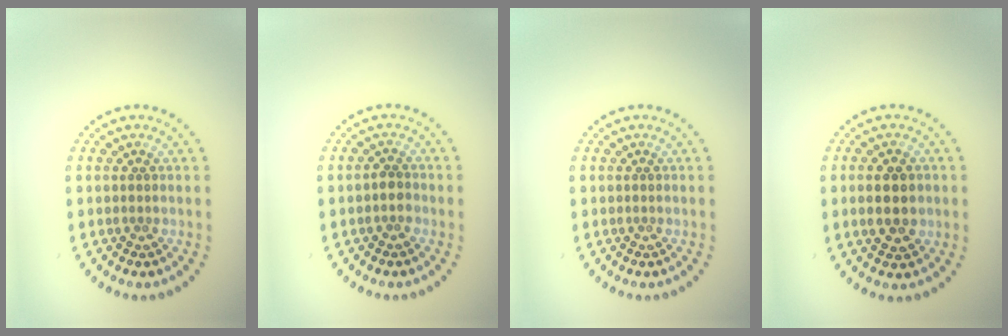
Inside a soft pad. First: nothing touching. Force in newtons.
{"total": 1.3, "press": 1.1, "slide": 0.6}
{"total": 0.0}
{"total": 4.2, "press": 4.2, "slide": 0.2}